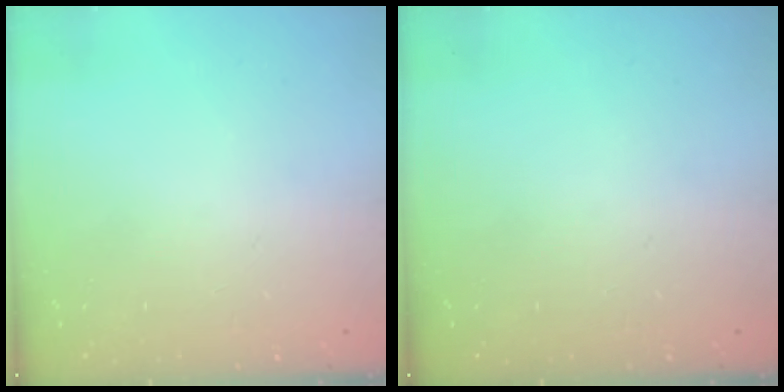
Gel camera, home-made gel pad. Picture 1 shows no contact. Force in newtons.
{"total": 0.0}